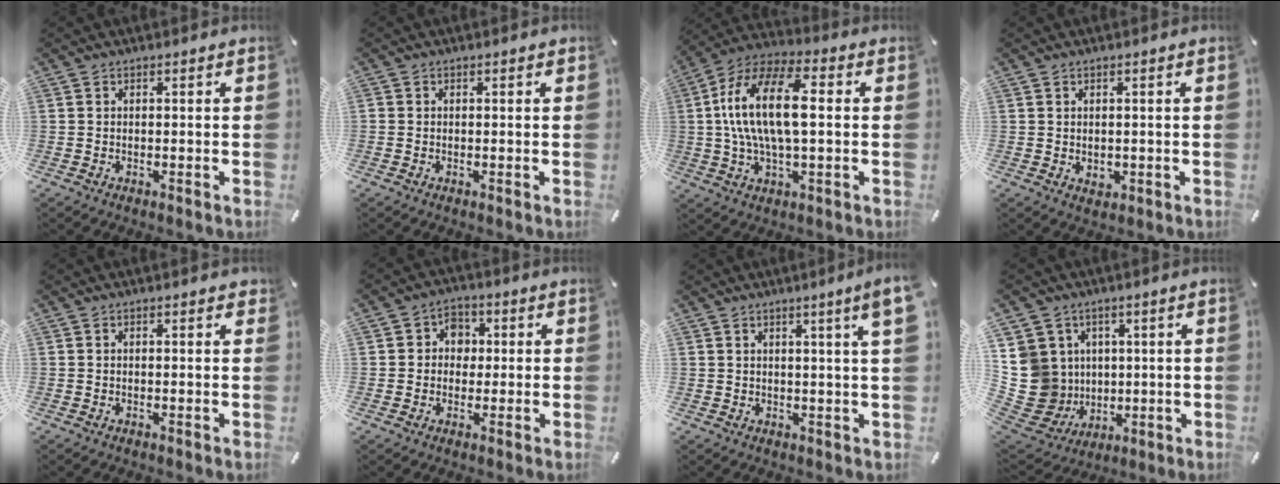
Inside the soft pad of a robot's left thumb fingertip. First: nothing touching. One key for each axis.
{"total": 0.6, "fx": -0.2, "fy": 0.5, "fz": 0.2, "tx": -0.001, "ty": 0.004, "tz": -0.005}
{"total": 16.7, "fx": 1.4, "fy": 7.8, "fz": 14.7, "tx": -0.309, "ty": 0.004, "tz": 0.019}
{"total": 1.5, "fx": 0.4, "fy": 1.4, "fz": 0.1, "tx": 0.004, "ty": 0.000, "tz": 0.004}
{"total": 0.7, "fx": 0.2, "fy": 0.3, "fz": 0.6, "tx": -0.003, "ty": 0.000, "tz": 0.002}
{"total": 5.3, "fx": 0.0, "fy": 5.1, "fz": 1.5, "tx": -0.017, "ty": 0.013, "tz": -0.006}
{"total": 4.9, "fx": 2.5, "fy": -0.1, "fz": 4.3, "tx": -0.068, "ty": -0.004, "tz": 0.037}
{"total": 14.0, "fx": 1.0, "fy": 13.3, "fz": 4.2, "tx": -0.121, "ty": -0.018, "tz": 0.026}